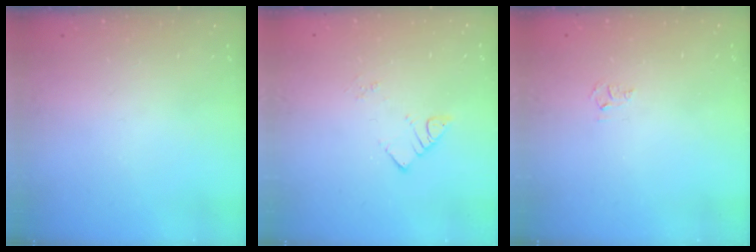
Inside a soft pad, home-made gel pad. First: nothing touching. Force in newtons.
{"total": 3.2, "press": 3.2, "slide": 0.2}
{"total": 4.3, "press": 4.3, "slide": 0.6}